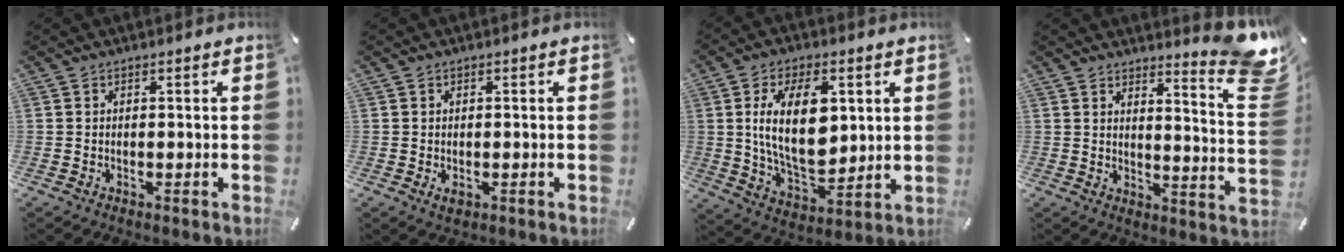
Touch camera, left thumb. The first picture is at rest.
{"total": 1.5, "force": [-0.4, 1.0, 1.0], "torque": [-0.018, 0.001, -0.006]}
{"total": 16.9, "force": [3.5, 9.2, 13.7], "torque": [-0.272, -0.011, 0.054]}
{"total": 9.5, "force": [7.2, 2.4, 5.7], "torque": [-0.073, -0.066, 0.121]}